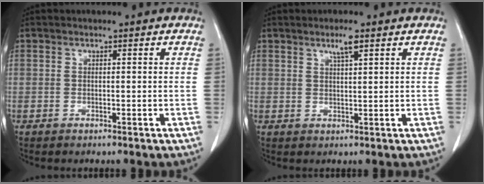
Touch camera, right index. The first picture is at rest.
{"total": 2.5, "force": [1.6, 0.1, 1.9], "torque": [-0.039, -0.001, 0.029]}